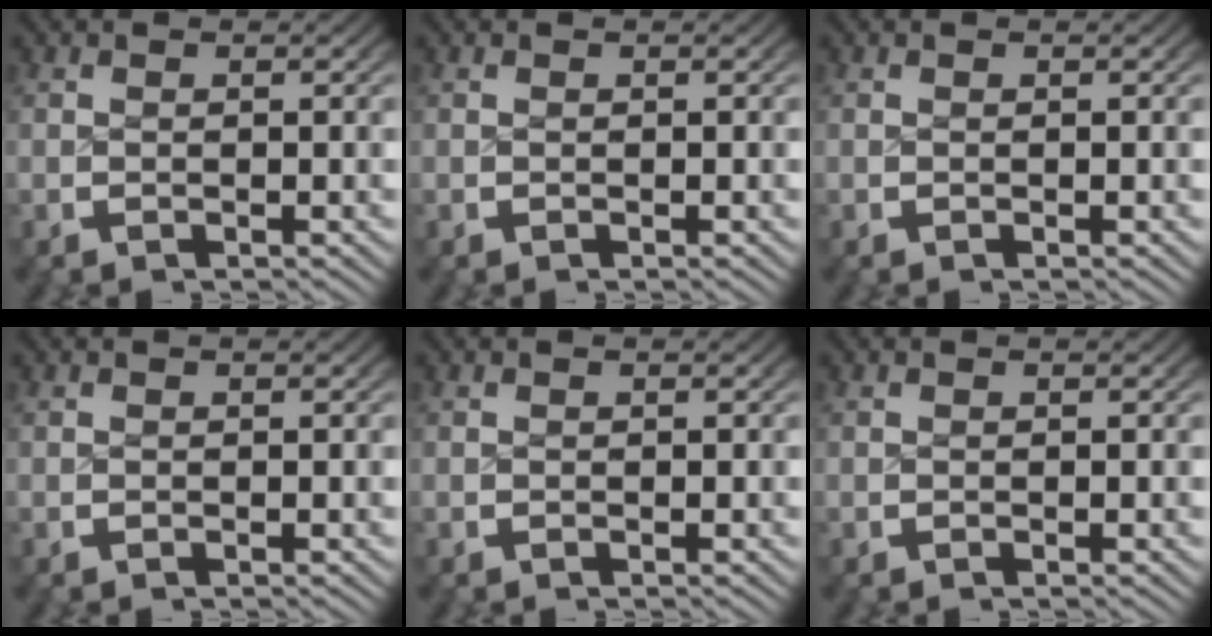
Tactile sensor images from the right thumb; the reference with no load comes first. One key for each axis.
{"total": 0.0}
{"total": 0.0}
{"total": 0.0}
{"total": 0.0}
{"total": 0.0}